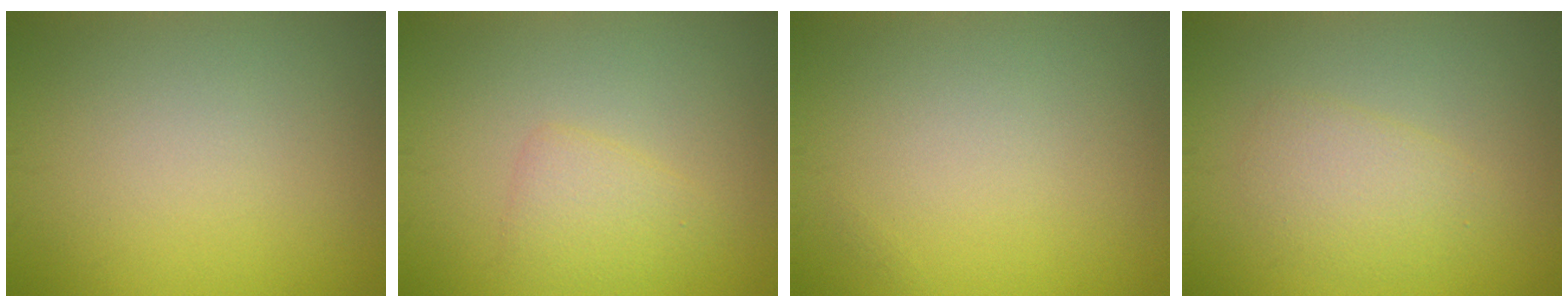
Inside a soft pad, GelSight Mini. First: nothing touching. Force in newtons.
{"total": 1.9, "press": 1.9, "slide": 0.2}
{"total": 0.0}
{"total": 2.3, "press": 2.3, "slide": 0.2}